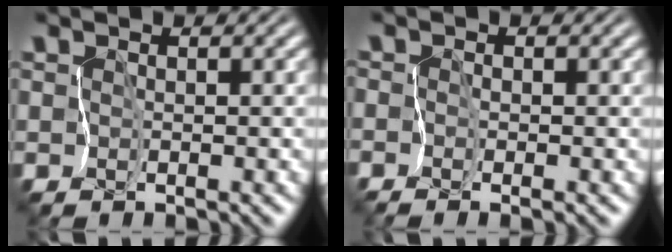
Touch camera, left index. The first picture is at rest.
{"total": 0.6, "force": [-0.6, -0.1, -0.1], "torque": [-0.003, -0.003, -0.015]}